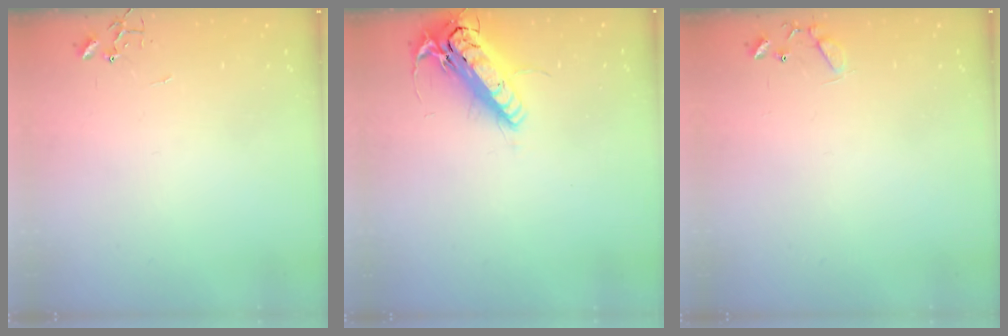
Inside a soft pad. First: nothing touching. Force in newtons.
{"total": 17.8, "press": 17.5, "slide": 3.4}
{"total": 7.7, "press": 7.7, "slide": 0.5}